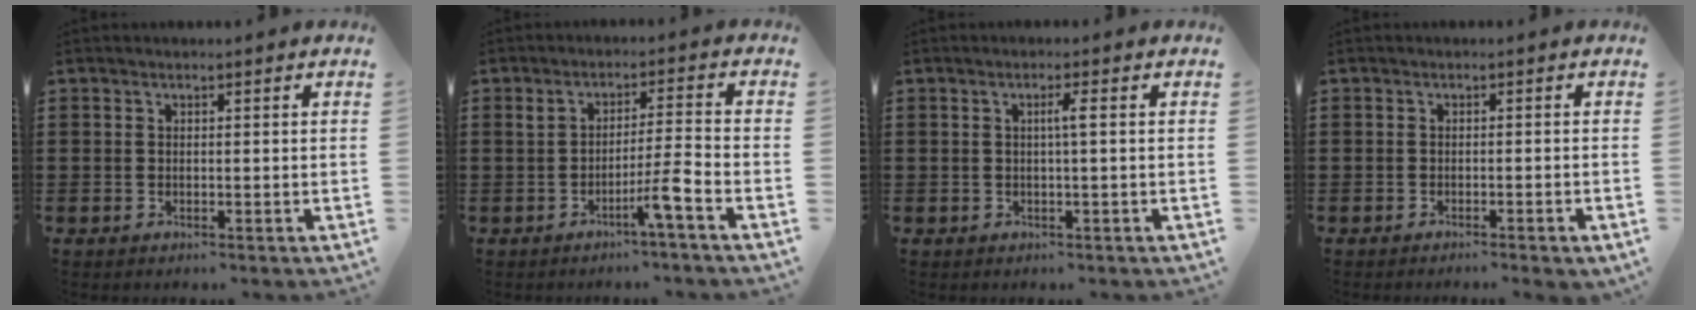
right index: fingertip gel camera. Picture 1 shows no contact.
{"total": 5.5, "force": [-3.0, -0.5, 4.6], "torque": [-0.075, -0.004, -0.054]}
{"total": 1.9, "force": [0.1, -0.2, 1.9], "torque": [-0.036, -0.001, -0.002]}
{"total": 0.7, "force": [-0.7, -0.2, 0.2], "torque": [-0.004, 0.000, -0.013]}